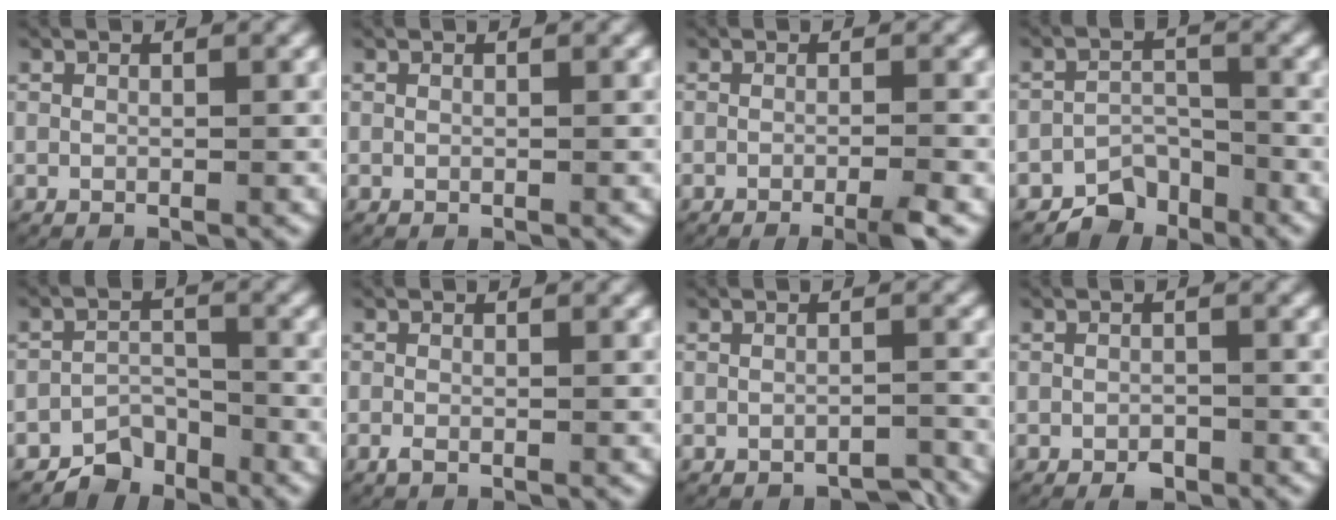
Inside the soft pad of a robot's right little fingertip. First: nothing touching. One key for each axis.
{"total": 0.0}
{"total": 2.2, "fx": -1.6, "fy": -0.1, "fz": 1.5, "tx": -0.023, "ty": -0.002, "tz": -0.028}
{"total": 4.5, "fx": -3.6, "fy": 2.5, "fz": 1.2, "tx": -0.011, "ty": -0.013, "tz": -0.064}
{"total": 4.0, "fx": -3.3, "fy": 2.1, "fz": 1.0, "tx": -0.008, "ty": -0.011, "tz": -0.060}
{"total": 0.8, "fx": -0.6, "fy": 0.2, "fz": 0.5, "tx": -0.011, "ty": -0.002, "tz": -0.012}
{"total": 2.0, "fx": -1.9, "fy": 0.3, "fz": 0.1, "tx": 0.002, "ty": -0.001, "tz": -0.032}
{"total": 1.5, "fx": -1.2, "fy": 0.7, "fz": 0.4, "tx": -0.002, "ty": -0.002, "tz": -0.019}